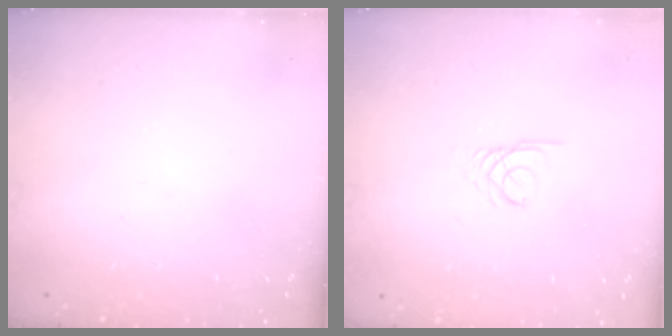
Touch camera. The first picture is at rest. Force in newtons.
{"total": 2.7, "press": 2.7, "slide": 0.3}